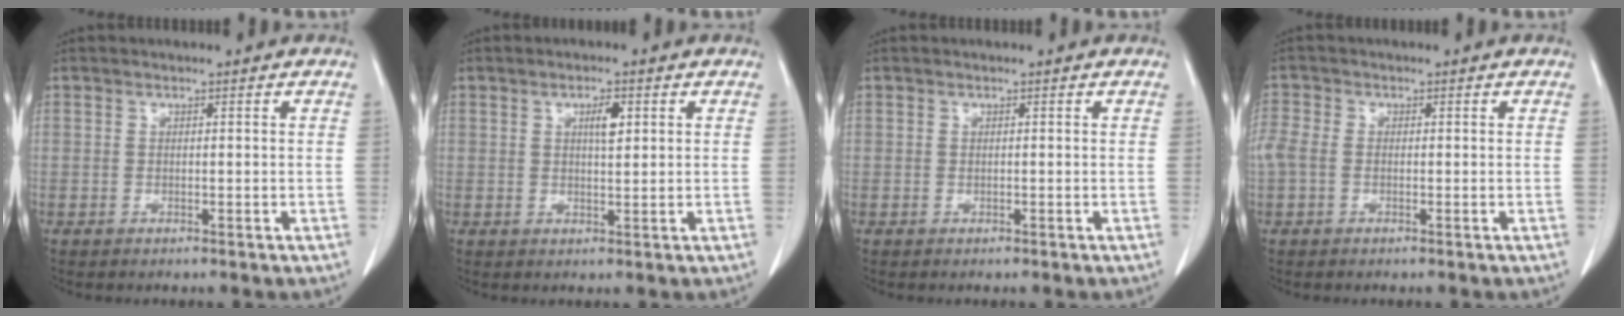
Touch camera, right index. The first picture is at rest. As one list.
[{"total": 2.7, "force": [1.0, 0.7, 2.5], "torque": [-0.043, 0.000, 0.016]}, {"total": 0.0}, {"total": 3.8, "force": [-0.3, 2.7, 2.7], "torque": [-0.089, 0.016, -0.006]}]